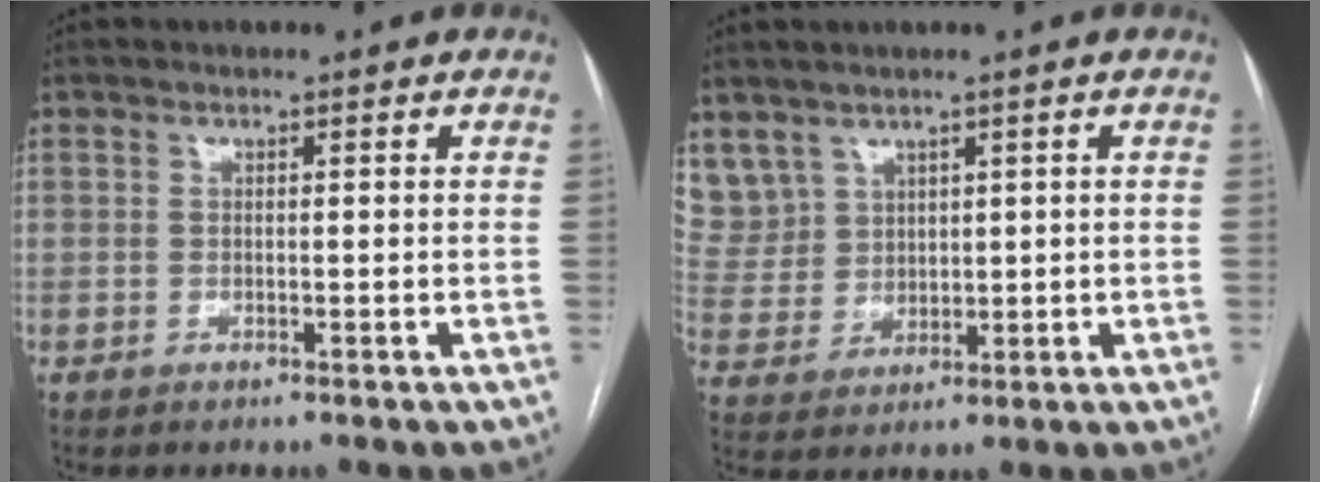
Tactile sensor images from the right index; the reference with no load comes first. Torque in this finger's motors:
{"motor_torque": [-0.08, 0.31, 0.04, 0.03]}